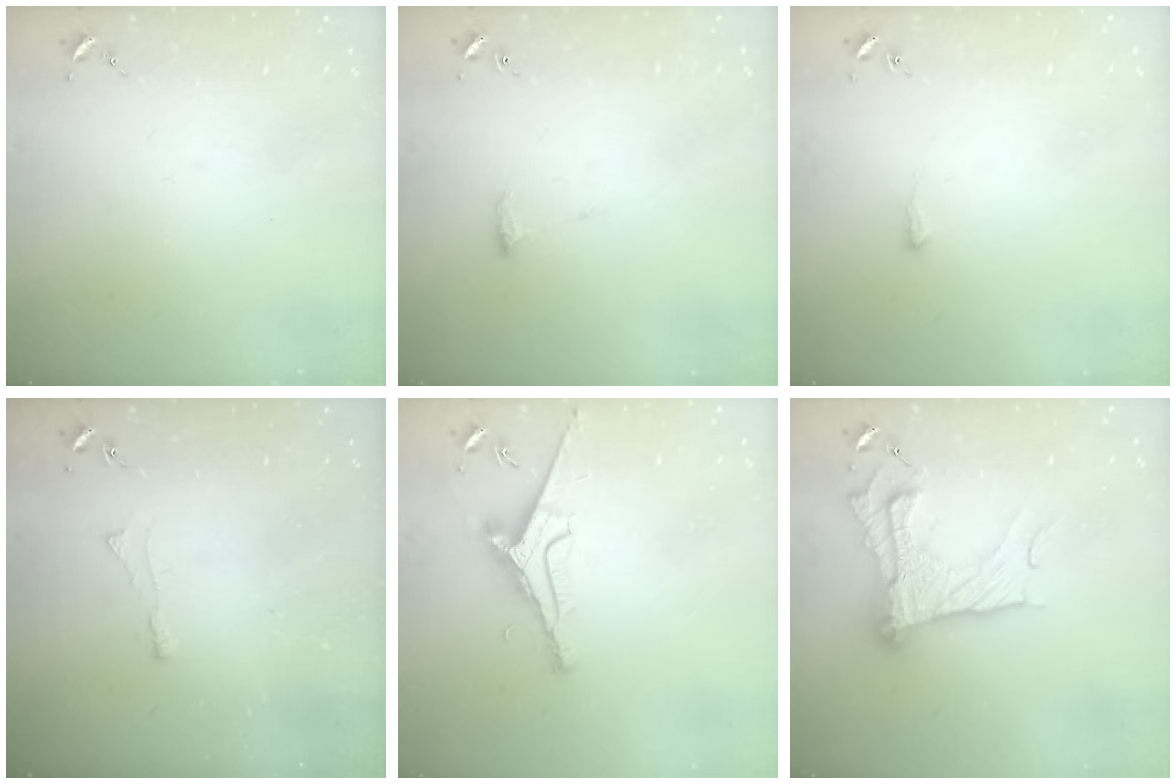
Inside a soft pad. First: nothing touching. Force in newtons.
{"total": 6.1, "press": 6.0, "slide": 0.9}
{"total": 2.9, "press": 2.8, "slide": 0.5}
{"total": 3.1, "press": 3.1, "slide": 0.6}
{"total": 8.4, "press": 8.3, "slide": 1.1}
{"total": 24.2, "press": 24.1, "slide": 1.7}